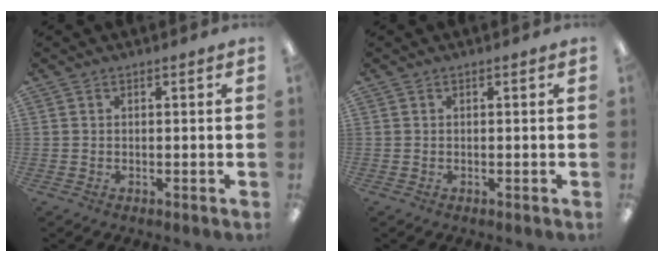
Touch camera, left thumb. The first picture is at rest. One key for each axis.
{"total": 0.0}